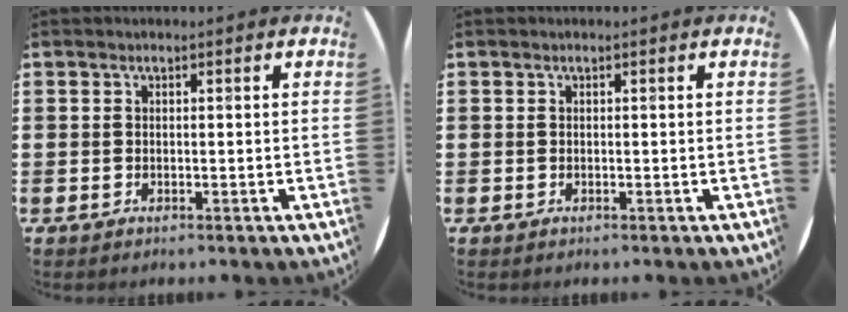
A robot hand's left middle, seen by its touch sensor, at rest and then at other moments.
{"total": 0.0}